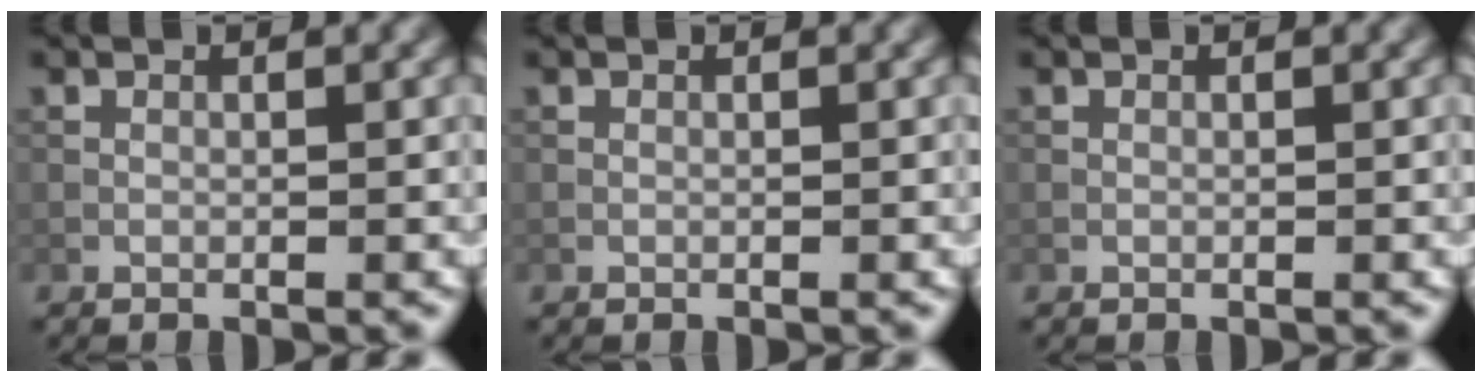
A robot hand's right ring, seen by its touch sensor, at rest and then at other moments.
{"total": 0.0}
{"total": 0.0}